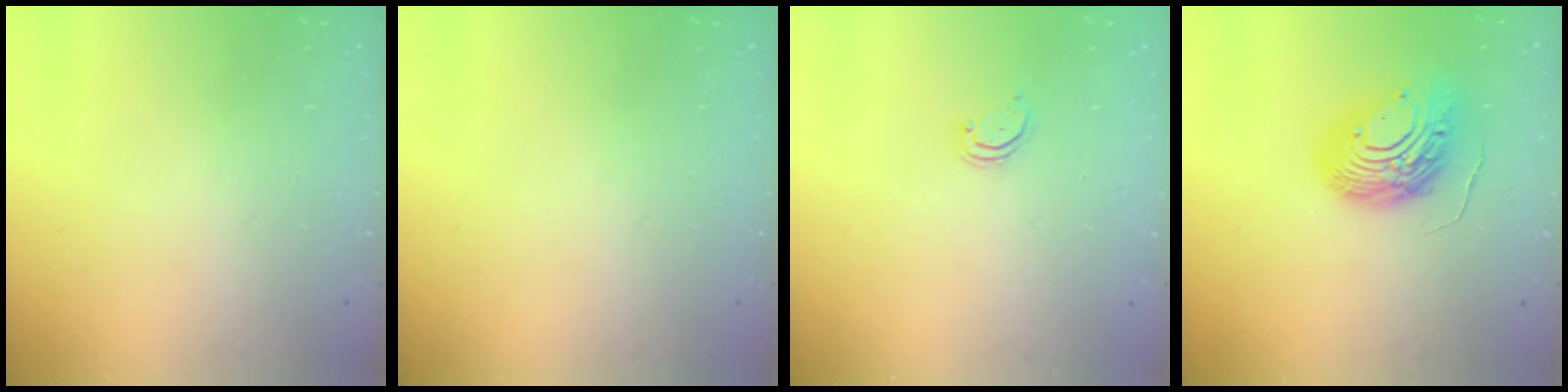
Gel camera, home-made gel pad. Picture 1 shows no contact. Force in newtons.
{"total": 0.0}
{"total": 2.5, "press": 2.5, "slide": 0.2}
{"total": 13.5, "press": 13.4, "slide": 1.7}